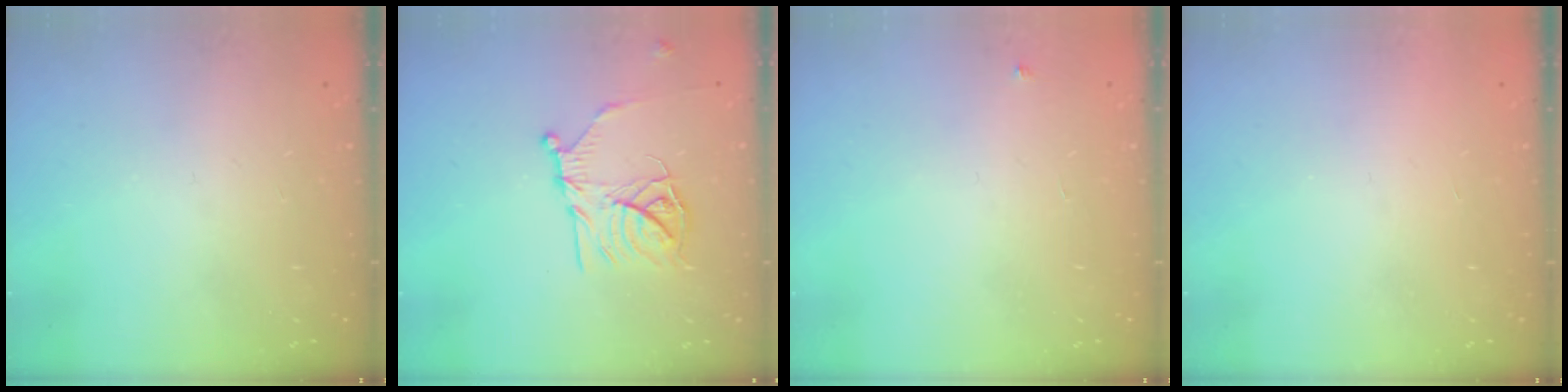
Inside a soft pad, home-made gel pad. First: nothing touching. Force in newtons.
{"total": 13.2, "press": 13.2, "slide": 0.8}
{"total": 2.7, "press": 2.7, "slide": 0.4}
{"total": 1.6, "press": 1.6, "slide": 0.1}